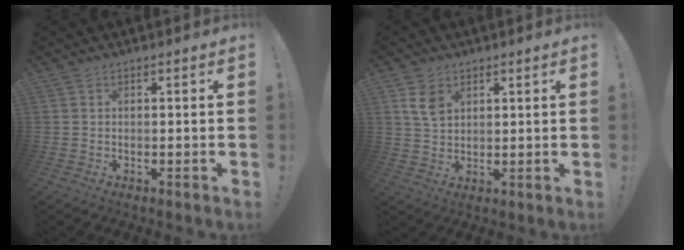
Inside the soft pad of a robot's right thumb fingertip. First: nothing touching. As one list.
[{"total": 6.0, "force": [2.9, 4.0, 3.4], "torque": [-0.049, -0.006, 0.055]}]